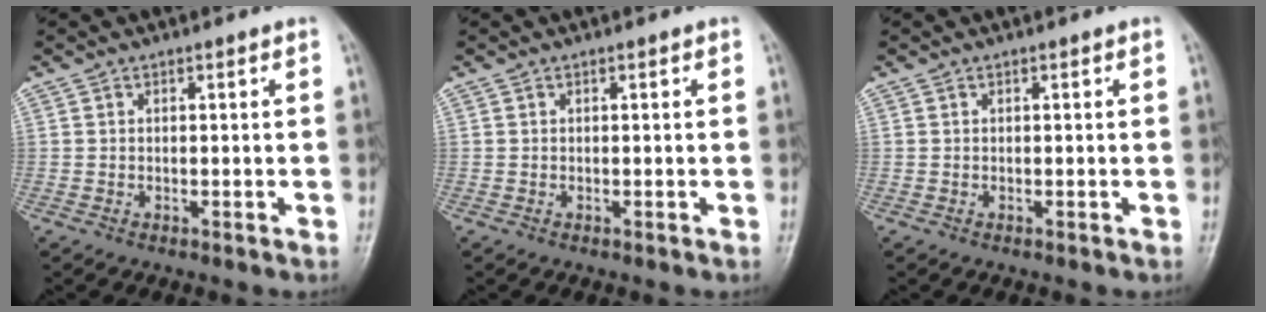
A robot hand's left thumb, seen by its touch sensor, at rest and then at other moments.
{"total": 0.0}
{"total": 0.0}